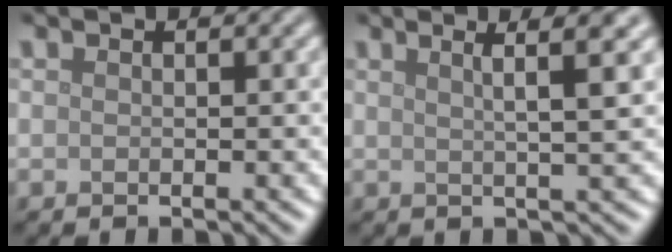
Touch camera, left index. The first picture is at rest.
{"total": 5.6, "force": [2.8, 1.3, 4.6], "torque": [-0.048, 0.028, 0.016]}